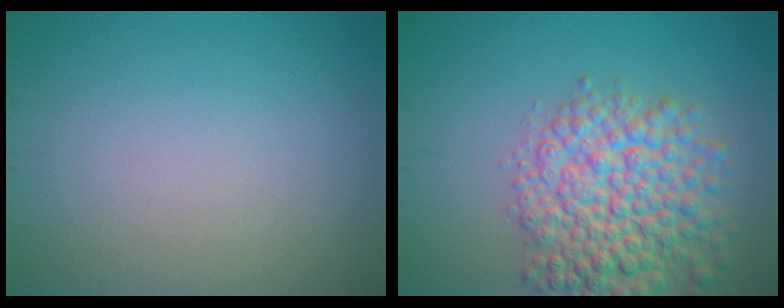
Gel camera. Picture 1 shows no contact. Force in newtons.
{"total": 8.2, "press": 8.2, "slide": 0.3}